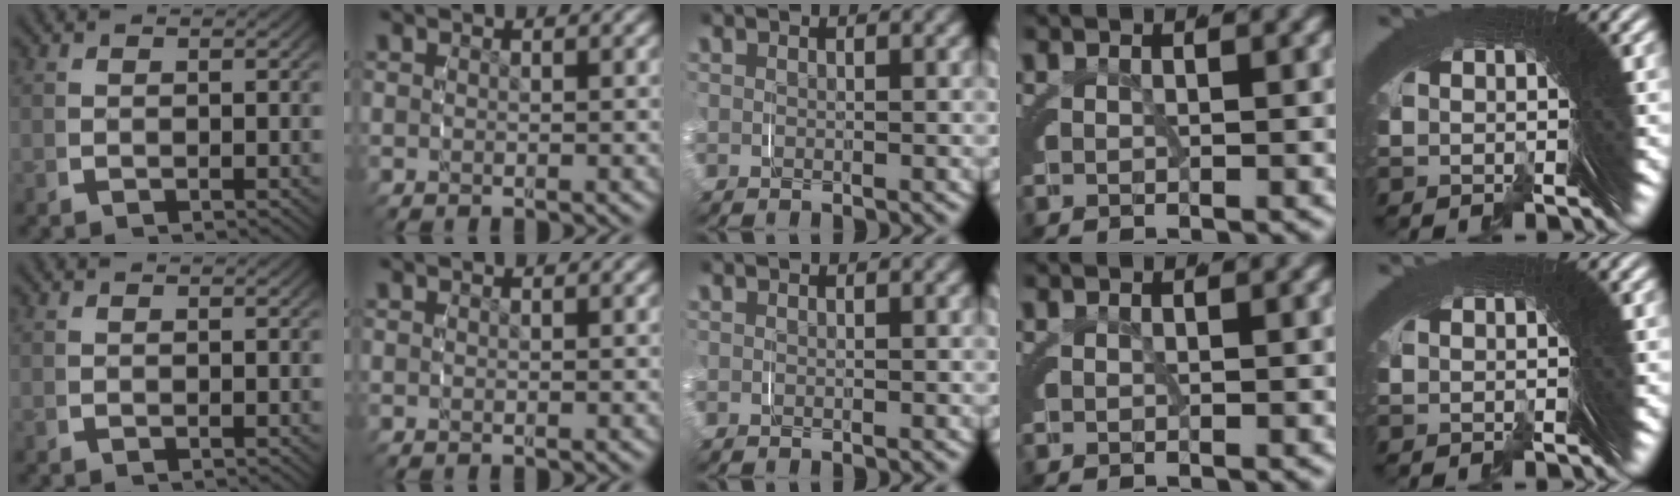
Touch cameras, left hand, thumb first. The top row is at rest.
{}